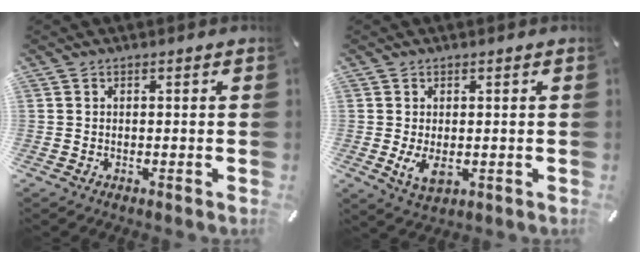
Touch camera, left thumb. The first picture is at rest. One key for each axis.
{"total": 4.8, "fx": -0.4, "fy": 2.7, "fz": 3.9, "tx": -0.080, "ty": -0.011, "tz": -0.013}